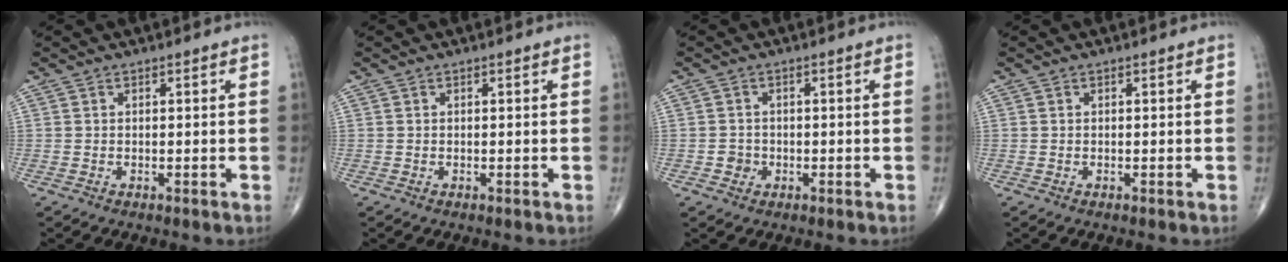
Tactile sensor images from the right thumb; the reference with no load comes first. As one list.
[{"total": 0.0}, {"total": 2.0, "force": [-0.7, 1.8, 0.5], "torque": [0.004, 0.008, -0.012]}, {"total": 0.0}]